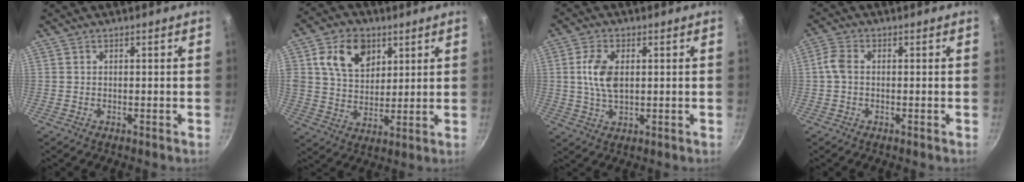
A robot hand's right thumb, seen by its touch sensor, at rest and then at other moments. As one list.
[{"total": 12.2, "force": [4.9, 8.7, 7.0], "torque": [-0.093, -0.014, 0.084]}, {"total": 7.4, "force": [1.1, 4.2, 6.0], "torque": [-0.113, 0.001, 0.021]}, {"total": 3.3, "force": [-0.2, 2.2, 2.5], "torque": [-0.058, 0.012, -0.011]}]